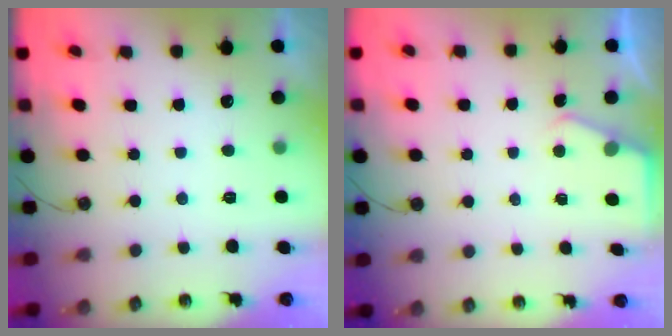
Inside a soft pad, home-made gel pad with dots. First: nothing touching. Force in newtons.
{"total": 2.3, "press": 2.3, "slide": 0.4}